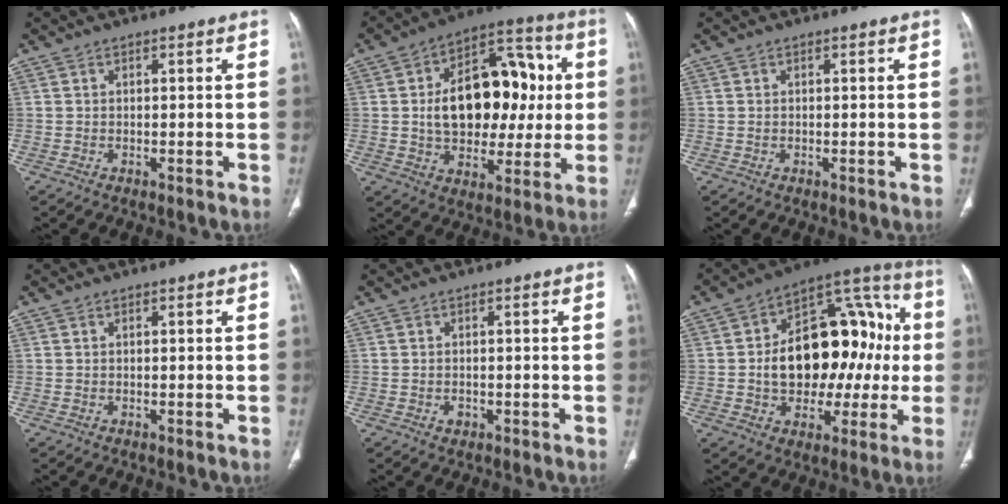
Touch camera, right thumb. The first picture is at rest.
{"total": 21.5, "force": [1.7, 13.9, 16.3], "torque": [-0.203, 0.027, 0.031]}
{"total": 0.0}
{"total": 0.0}
{"total": 1.2, "force": [-0.5, 0.9, 0.6], "torque": [-0.004, 0.003, -0.006]}
{"total": 23.8, "force": [0.3, 15.0, 18.5], "torque": [-0.231, 0.047, 0.013]}